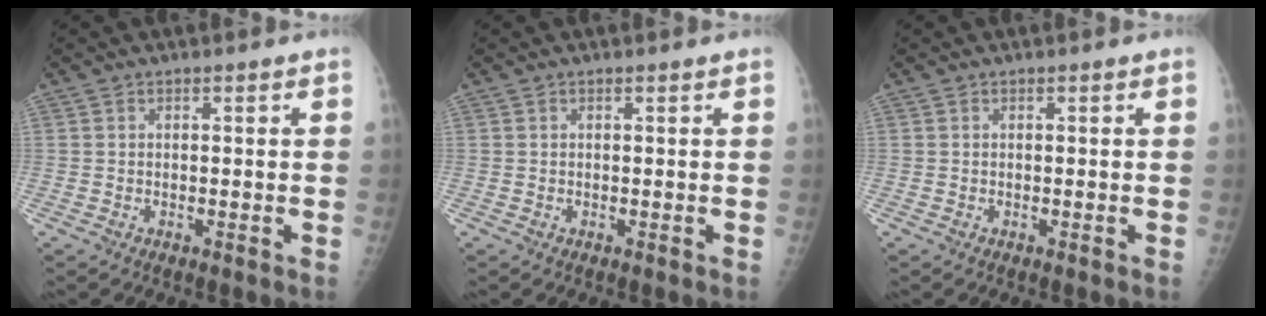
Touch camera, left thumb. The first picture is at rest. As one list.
[{"total": 0.0}, {"total": 0.0}]